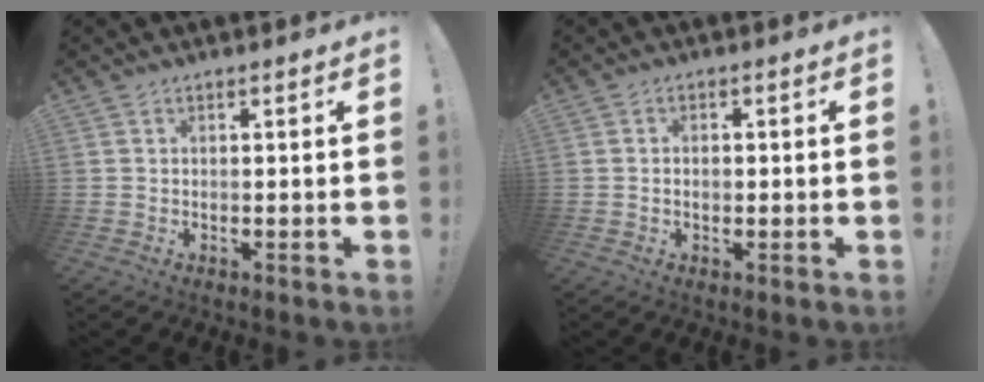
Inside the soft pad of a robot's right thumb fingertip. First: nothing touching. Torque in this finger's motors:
{"motor_torque": [0.01, -0.22, -0.12, 0.16, 0.09]}